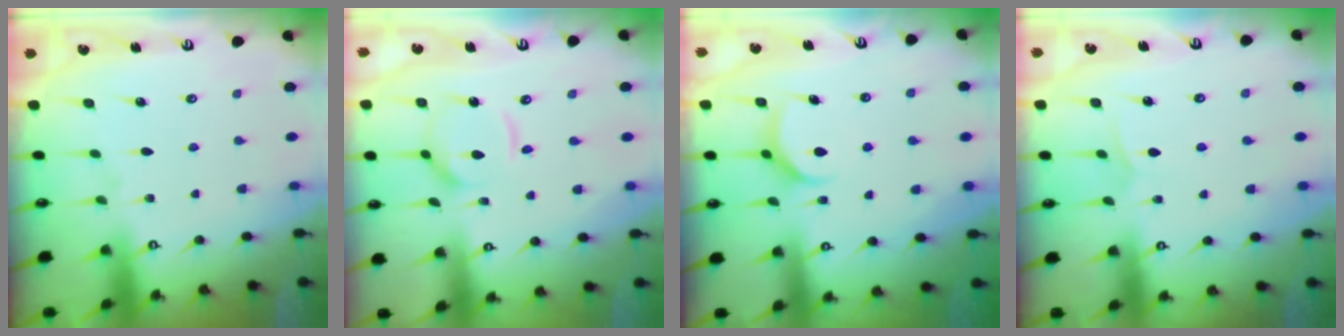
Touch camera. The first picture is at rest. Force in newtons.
{"total": 11.0, "press": 10.9, "slide": 1.0}
{"total": 7.3, "press": 7.2, "slide": 0.8}
{"total": 5.0, "press": 4.9, "slide": 0.4}